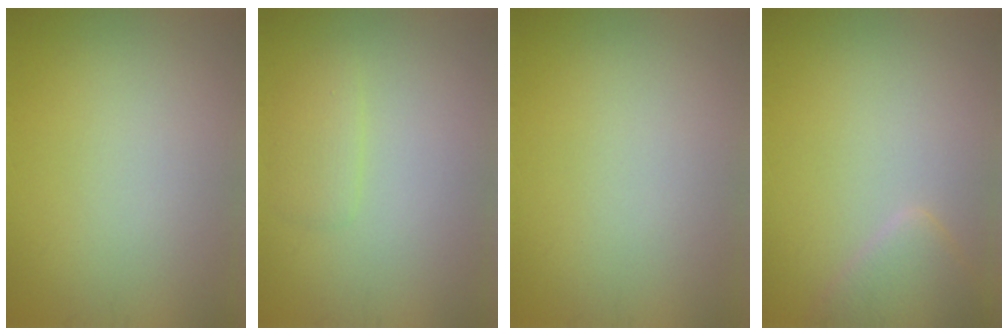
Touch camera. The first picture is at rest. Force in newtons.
{"total": 1.6, "press": 1.6, "slide": 0.2}
{"total": 0.0}
{"total": 2.4, "press": 2.4, "slide": 0.2}